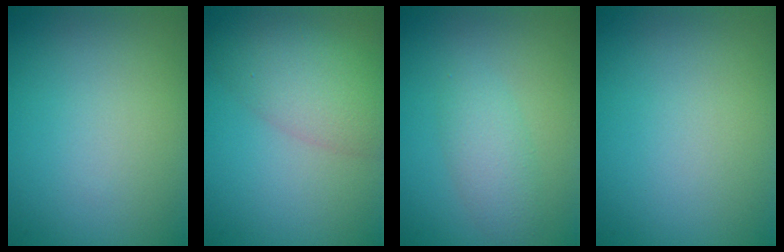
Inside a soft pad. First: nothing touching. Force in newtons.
{"total": 5.3, "press": 5.2, "slide": 0.4}
{"total": 2.4, "press": 2.4, "slide": 0.1}
{"total": 0.0}